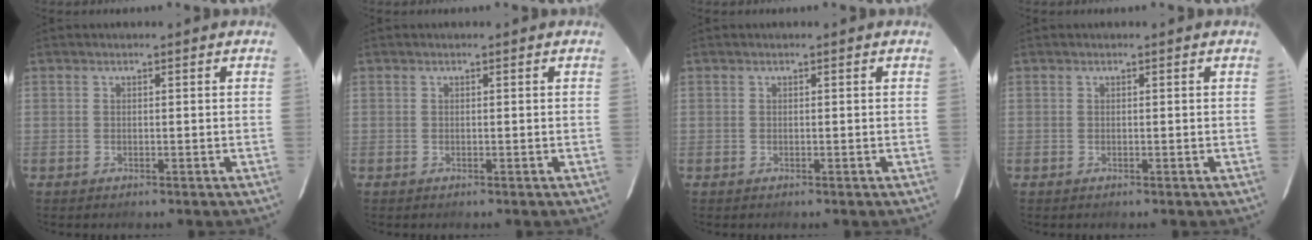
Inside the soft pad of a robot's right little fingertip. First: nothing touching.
{"total": 0.0}
{"total": 0.0}
{"total": 0.0}